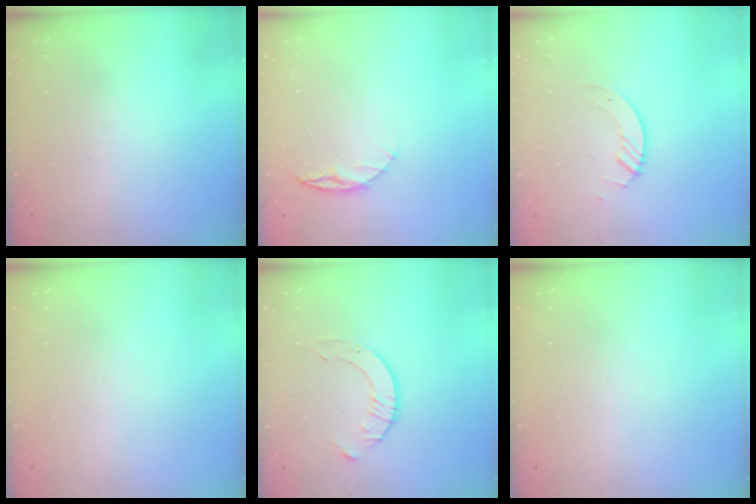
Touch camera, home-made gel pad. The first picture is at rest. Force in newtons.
{"total": 5.2, "press": 5.1, "slide": 0.6}
{"total": 2.9, "press": 2.9, "slide": 0.3}
{"total": 0.0}
{"total": 4.7, "press": 4.6, "slide": 0.6}
{"total": 0.0}